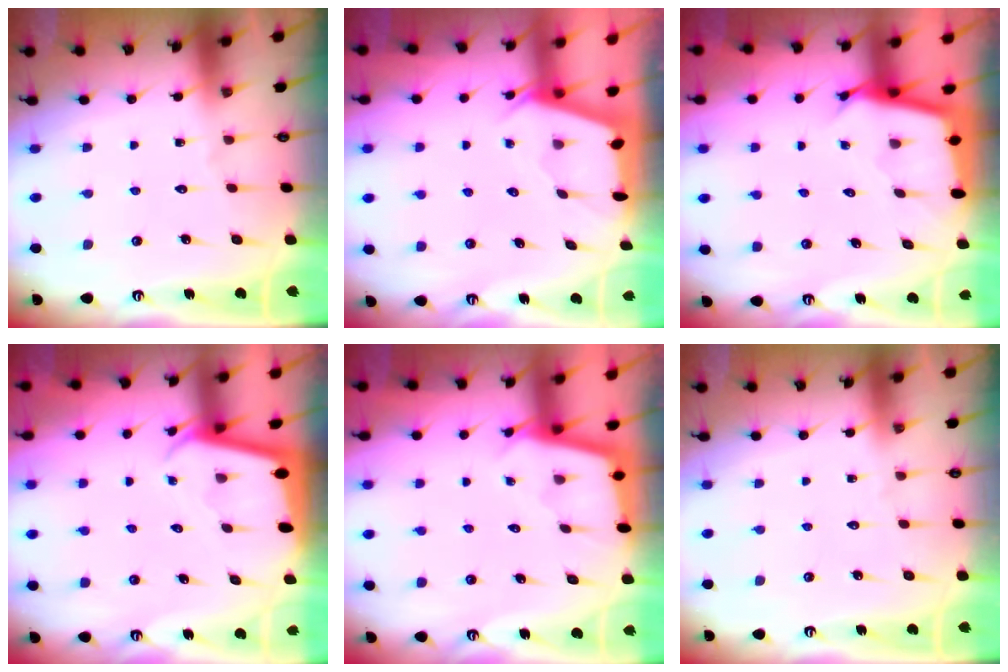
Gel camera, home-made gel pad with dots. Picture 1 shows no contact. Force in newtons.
{"total": 2.1, "press": 2.1, "slide": 0.3}
{"total": 2.7, "press": 2.7, "slide": 0.1}
{"total": 2.1, "press": 2.1, "slide": 0.1}
{"total": 2.3, "press": 2.3, "slide": 0.1}
{"total": 0.0}